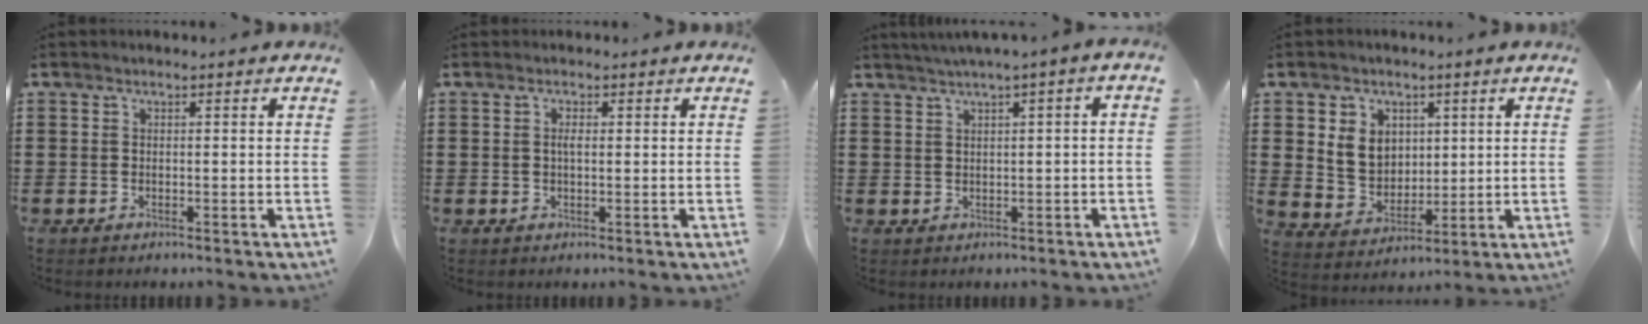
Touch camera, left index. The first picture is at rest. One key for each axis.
{"total": 1.6, "fx": 0.3, "fy": 0.5, "fz": 1.4, "tx": -0.030, "ty": 0.004, "tz": 0.003}
{"total": 1.8, "fx": 0.3, "fy": -0.2, "fz": 1.7, "tx": -0.030, "ty": -0.003, "tz": 0.006}
{"total": 5.9, "fx": 1.9, "fy": 5.2, "fz": 2.1, "tx": -0.055, "ty": 0.011, "tz": 0.034}